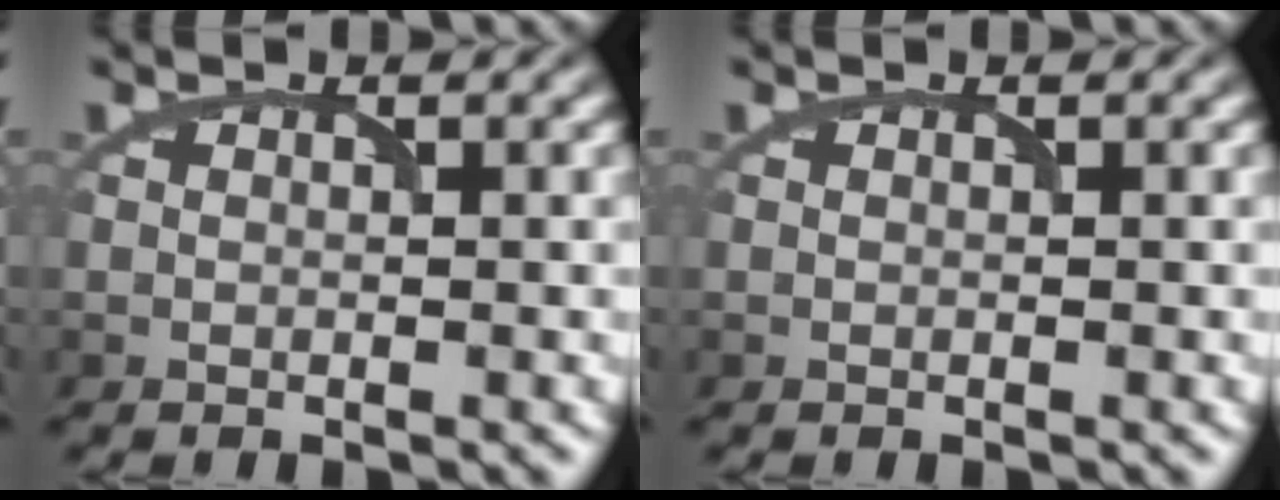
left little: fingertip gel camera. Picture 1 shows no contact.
{"total": 0.0}